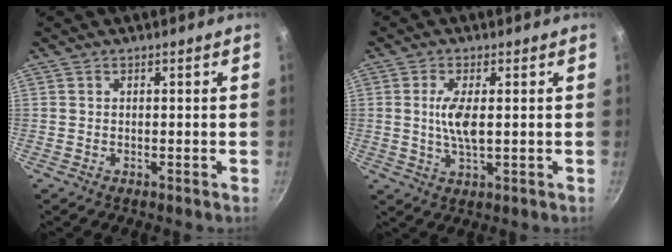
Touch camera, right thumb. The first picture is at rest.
{"total": 5.9, "force": [0.5, 2.0, 5.5], "torque": [-0.116, -0.002, 0.010]}